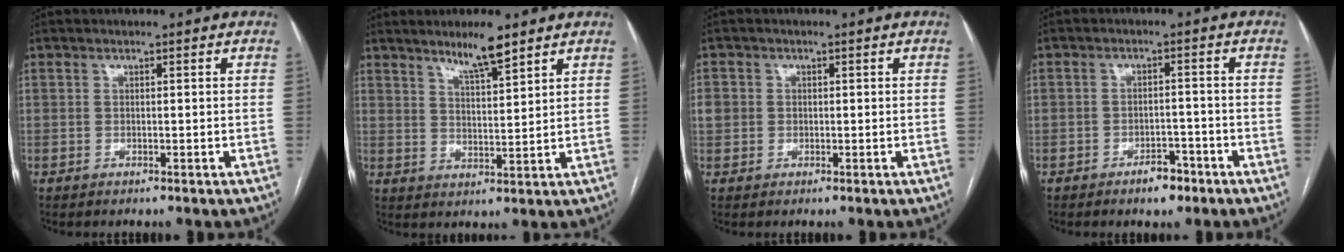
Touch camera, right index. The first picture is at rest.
{"total": 6.3, "force": [4.8, 0.5, 4.0], "torque": [-0.069, -0.006, 0.085]}
{"total": 3.3, "force": [0.3, 3.1, 1.1], "torque": [-0.025, 0.013, 0.011]}
{"total": 3.7, "force": [-2.6, 1.9, 1.9], "torque": [-0.018, 0.007, -0.033]}